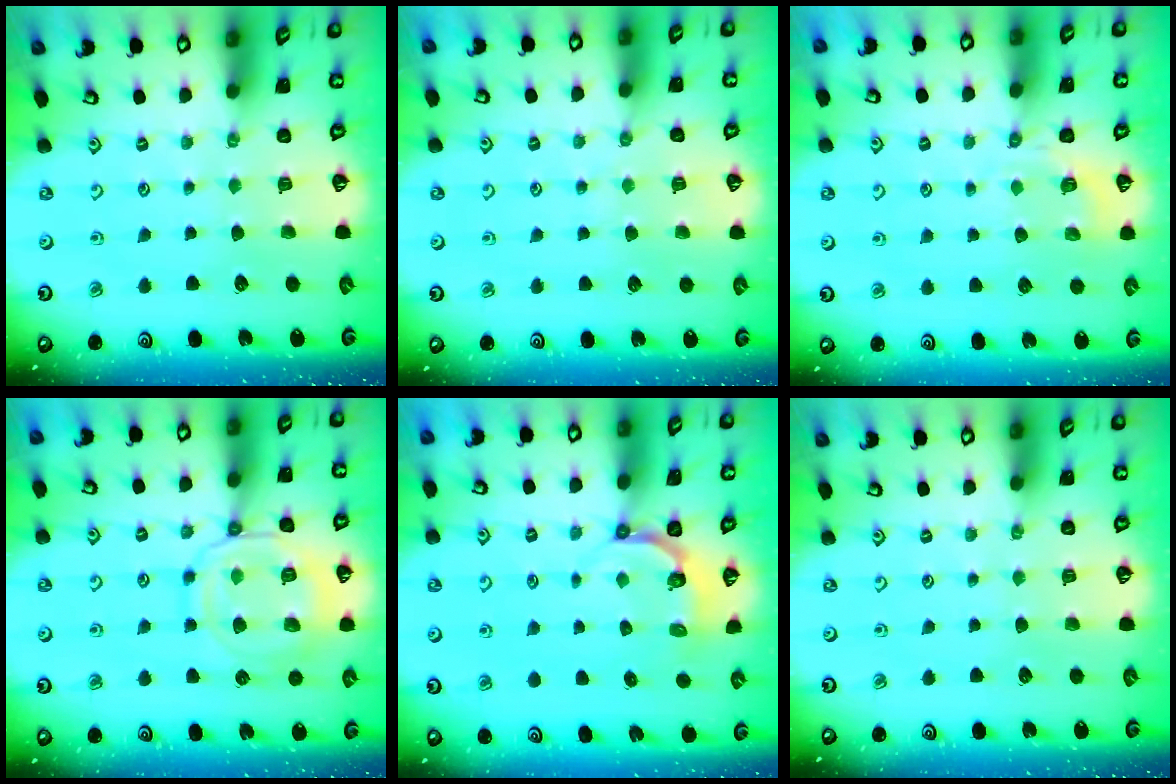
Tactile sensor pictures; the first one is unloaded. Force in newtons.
{"total": 4.7, "press": 4.7, "slide": 0.5}
{"total": 3.9, "press": 3.1, "slide": 2.3}
{"total": 14.4, "press": 14.3, "slide": 1.4}
{"total": 4.5, "press": 3.6, "slide": 2.6}
{"total": 0.0}